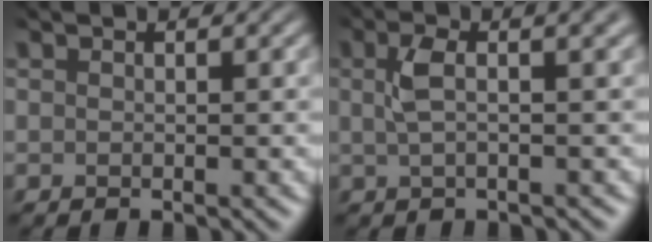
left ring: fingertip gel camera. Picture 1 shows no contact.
{"total": 3.9, "force": [1.0, 1.1, 3.6], "torque": [-0.065, 0.010, 0.012]}